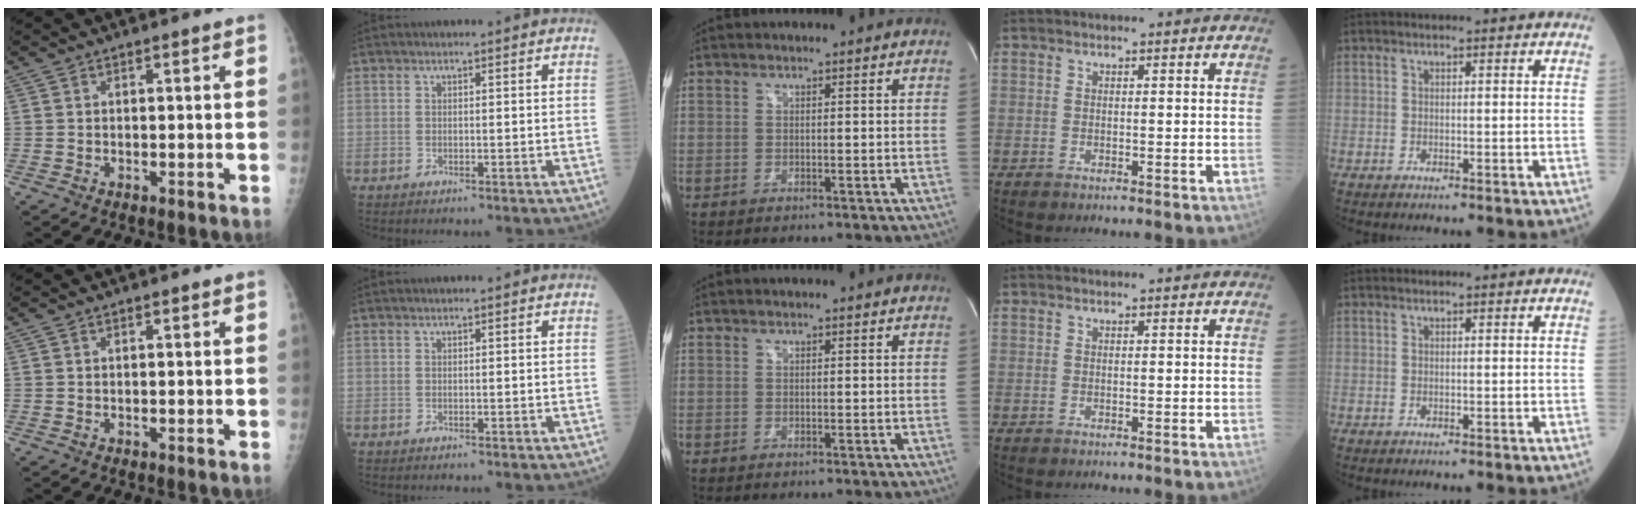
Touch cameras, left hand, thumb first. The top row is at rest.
{}